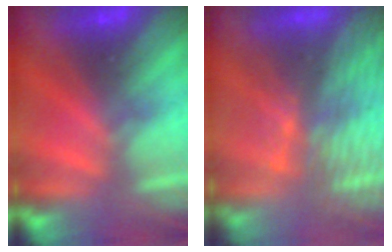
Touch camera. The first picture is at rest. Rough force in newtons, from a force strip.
{"total": 8.0}